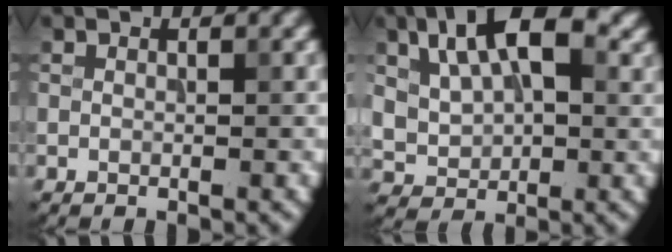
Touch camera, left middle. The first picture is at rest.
{"total": 8.8, "force": [2.8, 5.2, 6.5], "torque": [-0.127, 0.012, 0.044]}